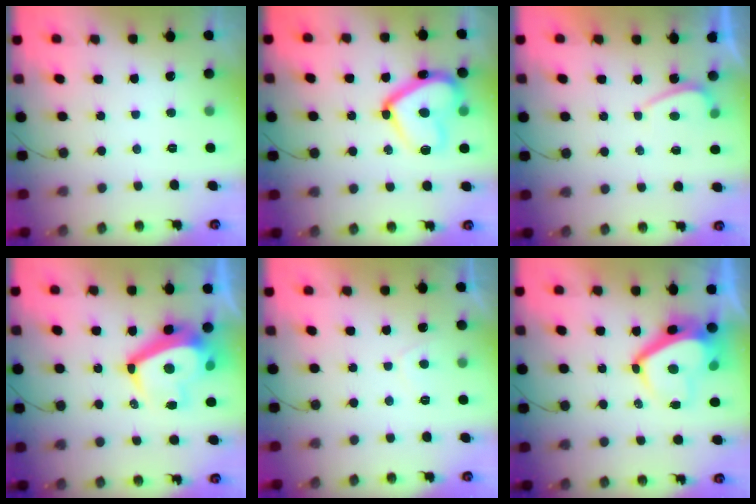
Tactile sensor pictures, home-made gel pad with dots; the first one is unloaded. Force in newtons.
{"total": 16.6, "press": 16.5, "slide": 1.4}
{"total": 0.0}
{"total": 13.0, "press": 12.7, "slide": 2.8}
{"total": 2.8, "press": 2.7, "slide": 0.8}
{"total": 9.2, "press": 9.1, "slide": 1.3}